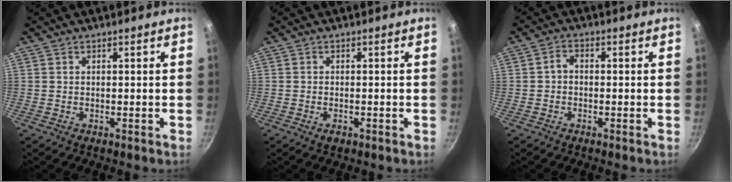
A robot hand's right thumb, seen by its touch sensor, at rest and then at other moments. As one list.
[{"total": 1.2, "force": [-0.6, 0.6, 0.8], "torque": [-0.014, 0.004, -0.008]}, {"total": 2.2, "force": [-0.4, 1.7, 1.5], "torque": [-0.020, 0.010, -0.015]}]